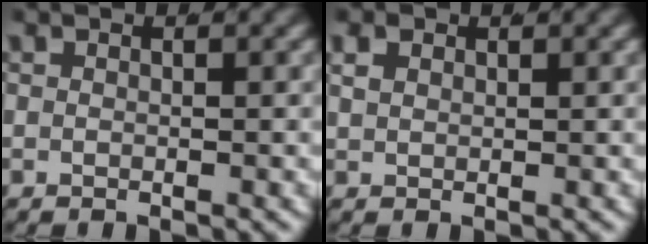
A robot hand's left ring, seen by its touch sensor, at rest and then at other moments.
{"total": 1.2, "force": [0.7, 0.7, 0.7], "torque": [-0.016, -0.006, 0.023]}